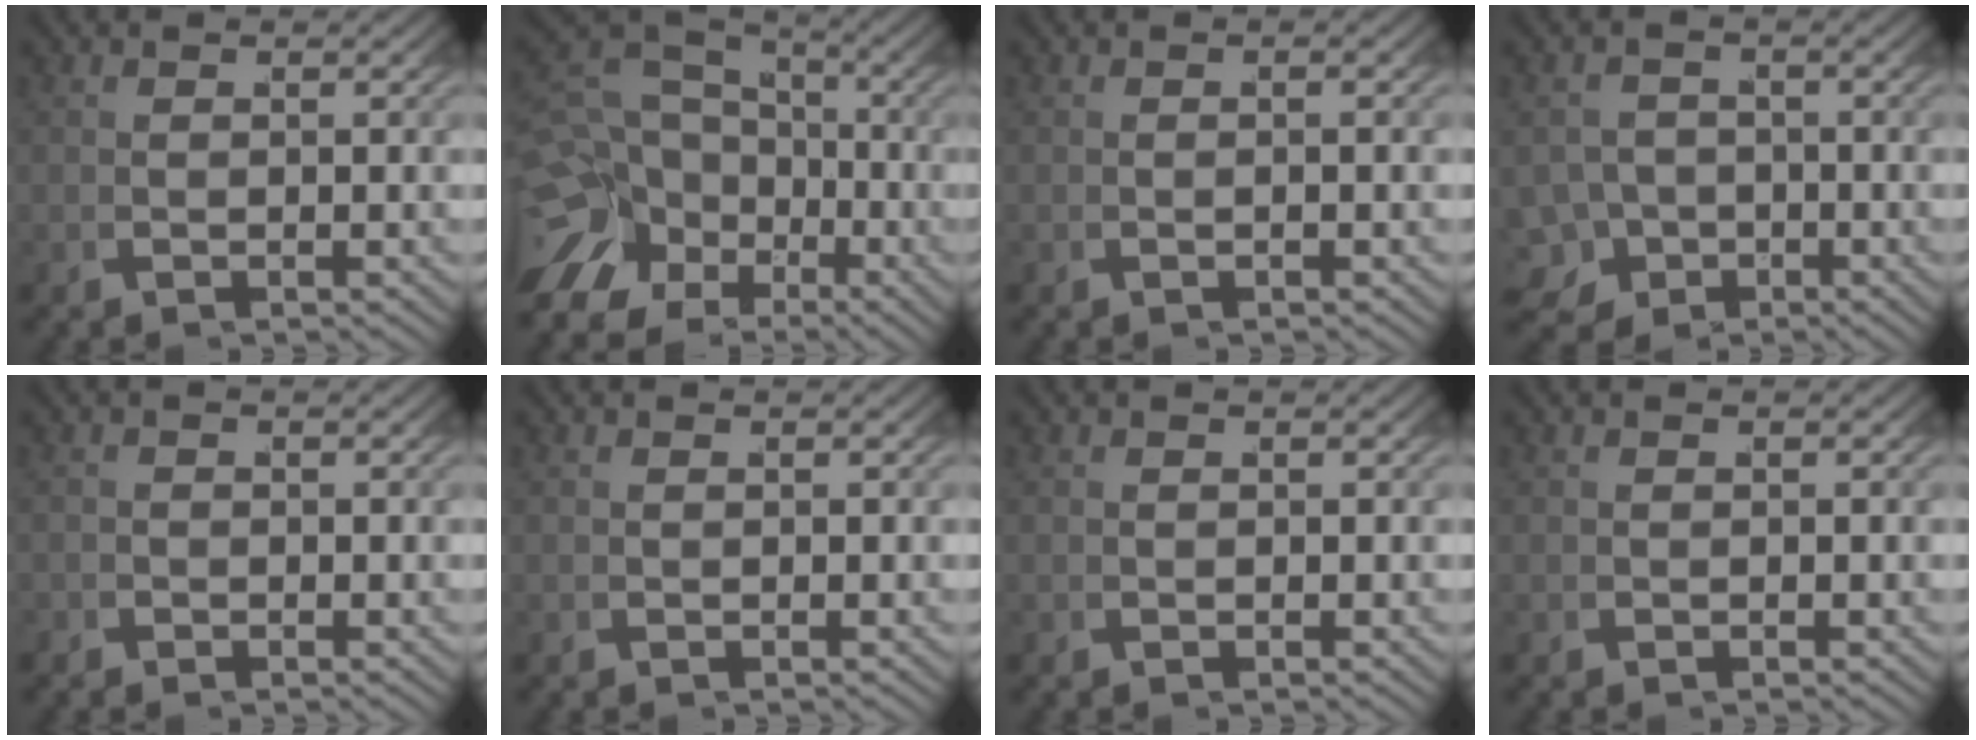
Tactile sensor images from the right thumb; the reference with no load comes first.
{"total": 10.8, "force": [-1.1, 8.4, 6.6], "torque": [-0.114, -0.030, -0.006]}
{"total": 0.8, "force": [-0.3, 0.2, 0.7], "torque": [-0.015, 0.003, -0.006]}
{"total": 5.6, "force": [-2.9, 4.3, 2.3], "torque": [-0.032, -0.030, -0.041]}
{"total": 0.7, "force": [-0.5, 0.5, -0.1], "torque": [0.008, 0.000, -0.016]}
{"total": 0.0}
{"total": 0.0}
{"total": 0.0}